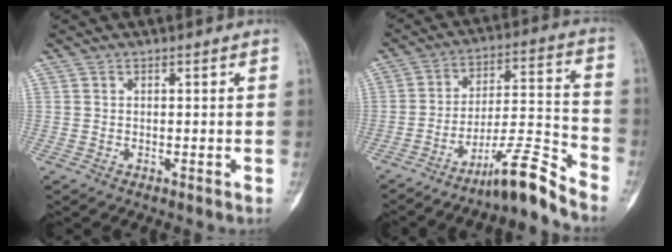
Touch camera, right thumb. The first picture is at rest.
{"total": 11.0, "force": [-9.1, 0.2, 6.1], "torque": [-0.099, 0.094, -0.154]}